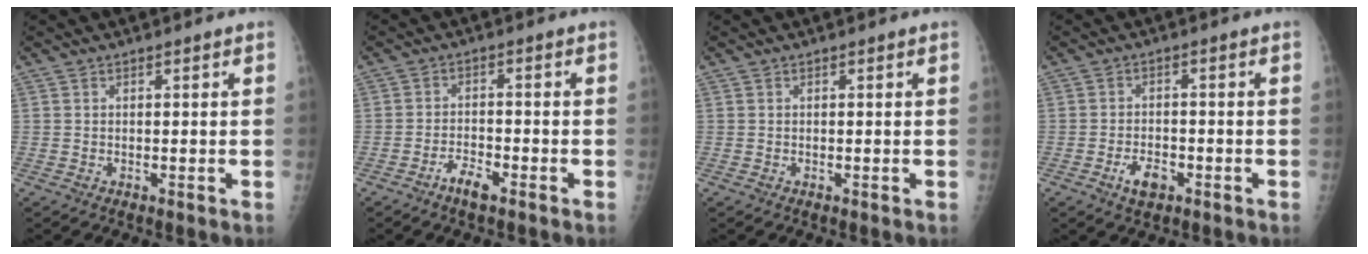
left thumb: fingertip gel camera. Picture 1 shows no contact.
{"total": 3.8, "force": [-2.7, 1.2, 2.3], "torque": [-0.045, 0.018, -0.050]}
{"total": 0.0}
{"total": 4.4, "force": [-2.3, 2.5, 2.8], "torque": [-0.041, 0.012, -0.039]}